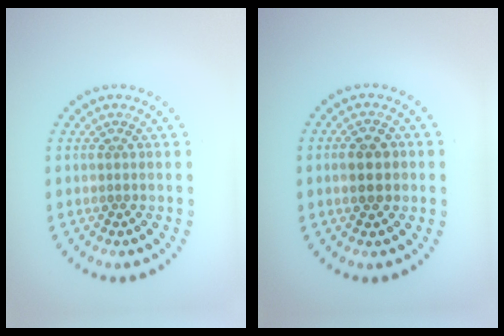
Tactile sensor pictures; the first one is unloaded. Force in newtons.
{"total": 2.7, "press": 2.7, "slide": 0.2}